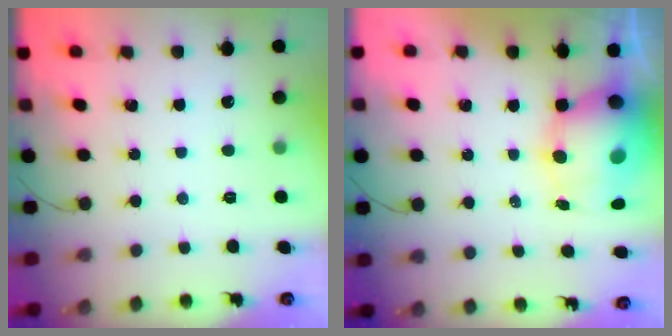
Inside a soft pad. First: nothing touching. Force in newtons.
{"total": 11.8, "press": 11.3, "slide": 3.4}